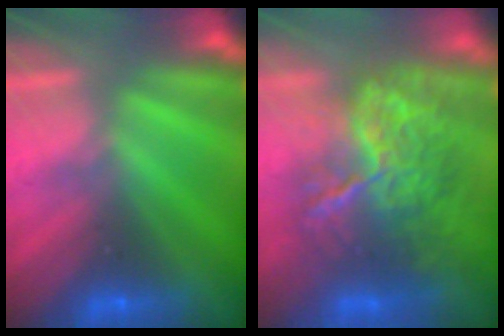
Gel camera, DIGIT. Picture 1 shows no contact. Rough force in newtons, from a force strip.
{"total": 7.7}